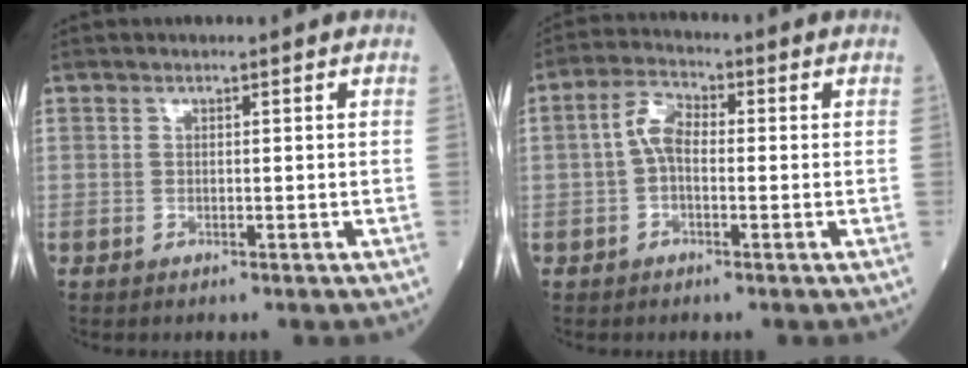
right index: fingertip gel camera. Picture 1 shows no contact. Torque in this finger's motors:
{"motor_torque": [0.79, -0.10, 0.33, 0.10]}